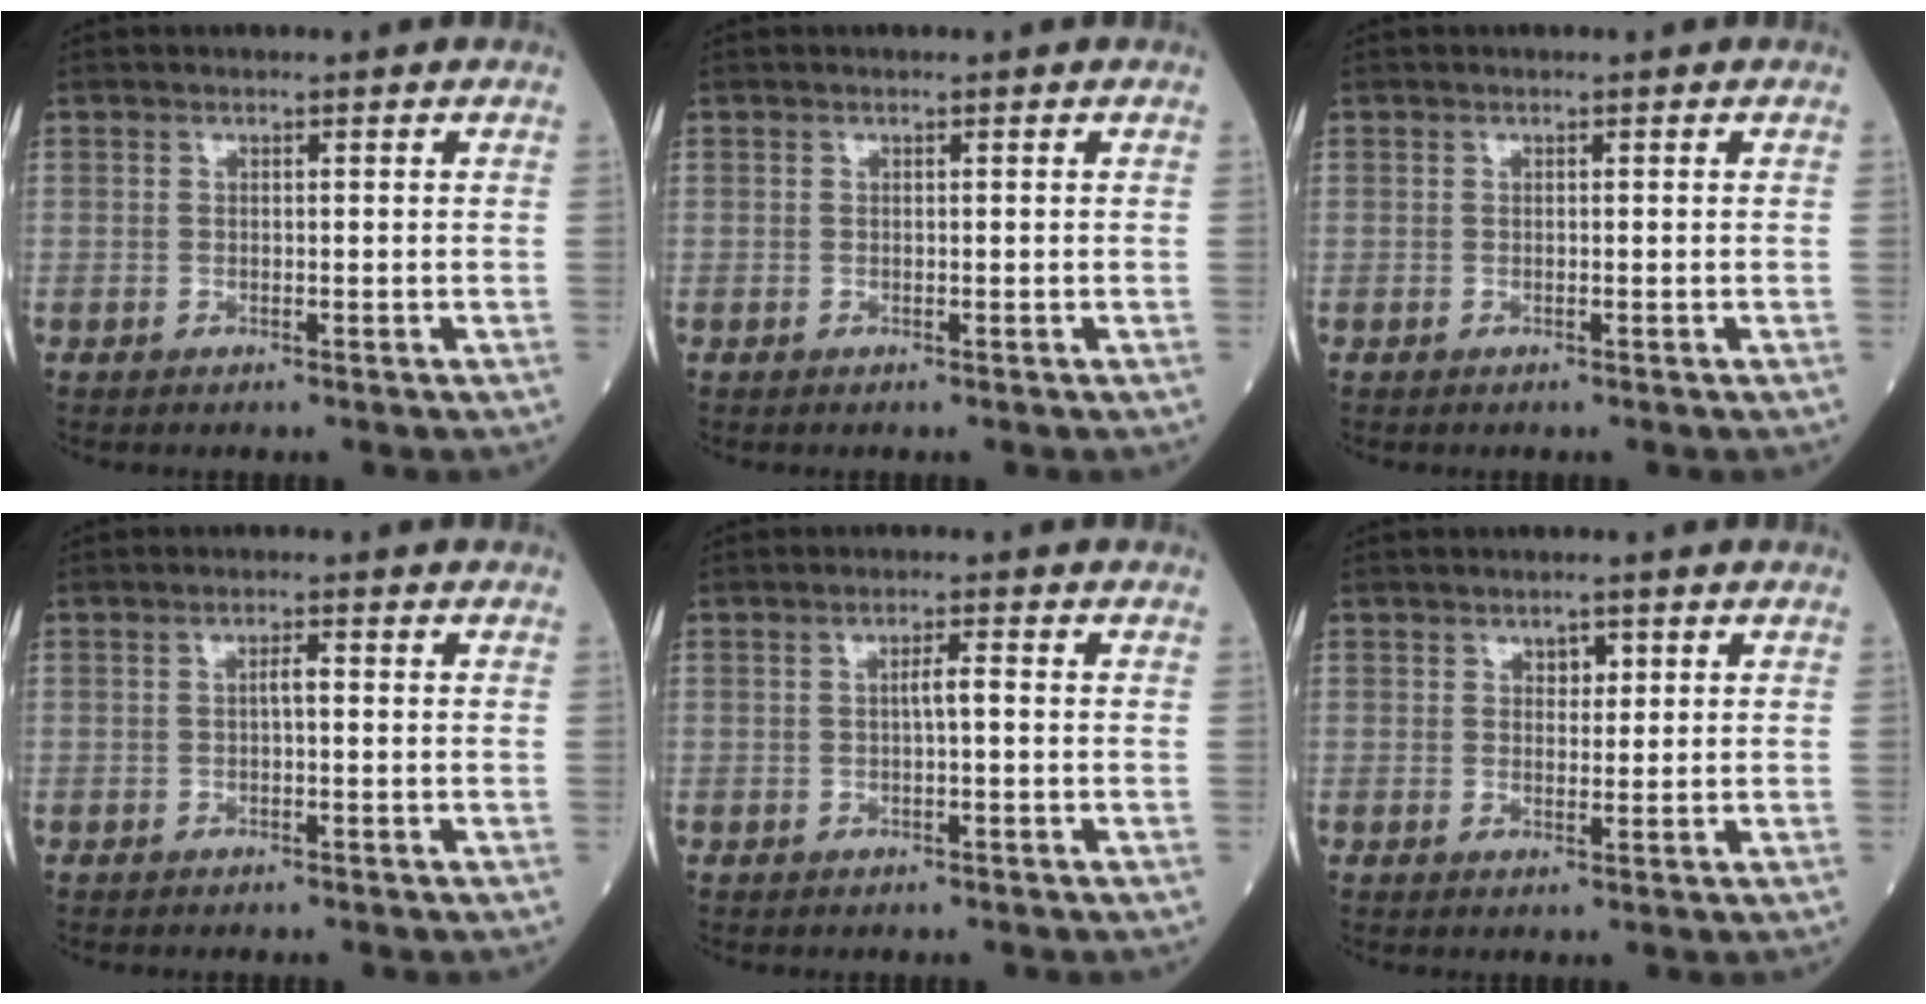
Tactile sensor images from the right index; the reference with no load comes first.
{"total": 0.0}
{"total": 0.0}
{"total": 1.4, "force": [-0.1, 0.2, 1.3], "torque": [-0.023, 0.004, -0.002]}
{"total": 1.6, "force": [-0.1, 0.0, 1.6], "torque": [-0.029, 0.003, -0.001]}
{"total": 1.8, "force": [1.0, 1.1, 1.1], "torque": [-0.011, -0.001, 0.015]}